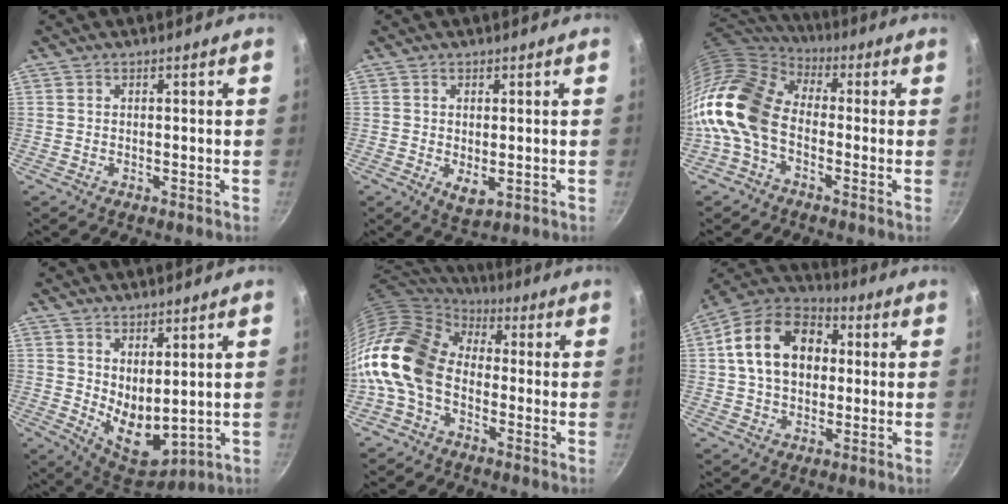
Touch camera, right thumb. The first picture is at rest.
{"total": 3.8, "force": [-0.2, 2.0, 3.3], "torque": [-0.053, -0.015, 0.002]}
{"total": 14.5, "force": [-2.6, 9.7, 10.4], "torque": [-0.182, 0.035, -0.072]}
{"total": 9.4, "force": [3.1, 4.9, 7.4], "torque": [-0.094, -0.047, 0.070]}
{"total": 16.4, "force": [-2.3, 11.3, 11.6], "torque": [-0.208, 0.038, -0.067]}
{"total": 16.7, "force": [2.5, 12.1, 11.3], "torque": [-0.166, 0.028, 0.026]}